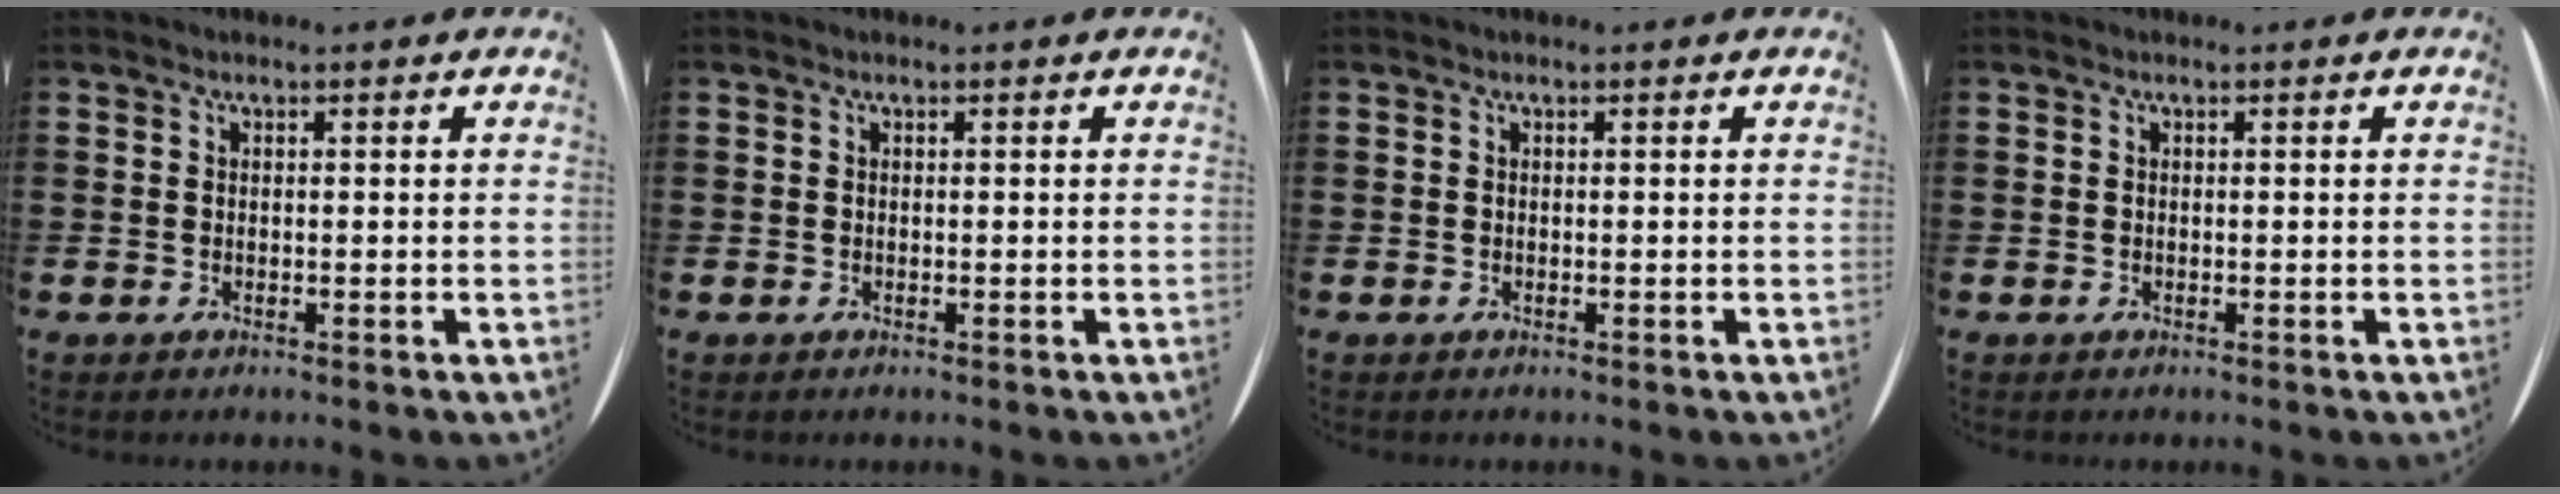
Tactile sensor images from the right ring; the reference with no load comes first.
{"total": 0.0}
{"total": 0.0}
{"total": 0.0}